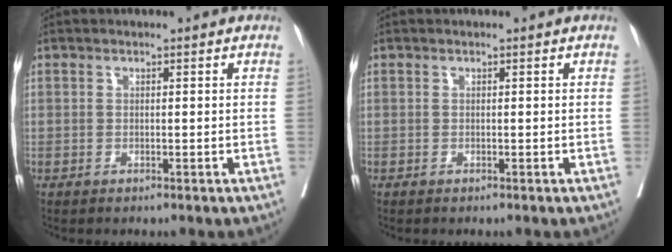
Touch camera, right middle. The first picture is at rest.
{"total": 0.0}